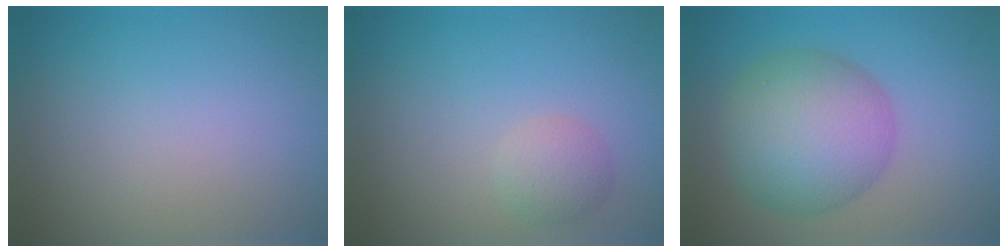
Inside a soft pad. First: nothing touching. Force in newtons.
{"total": 2.0, "press": 2.0, "slide": 0.0}
{"total": 8.8, "press": 8.8, "slide": 0.1}